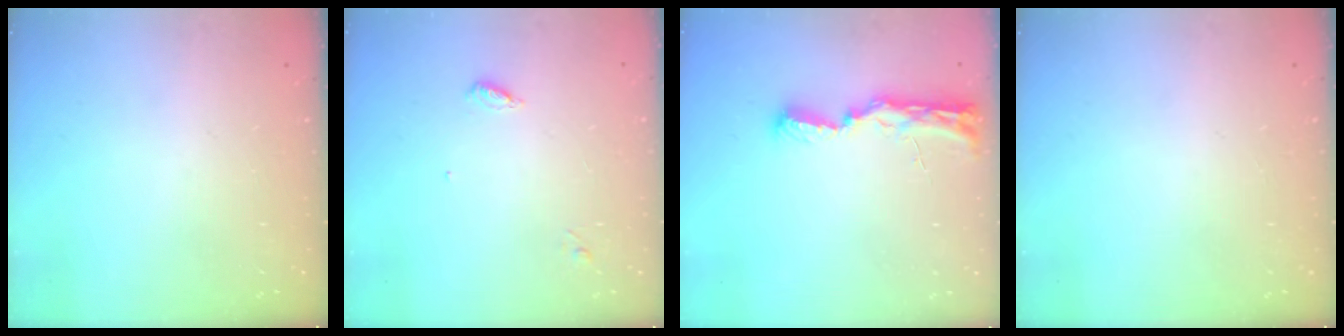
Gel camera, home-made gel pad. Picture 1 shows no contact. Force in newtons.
{"total": 4.0, "press": 4.0, "slide": 0.4}
{"total": 8.9, "press": 8.9, "slide": 1.3}
{"total": 0.0}